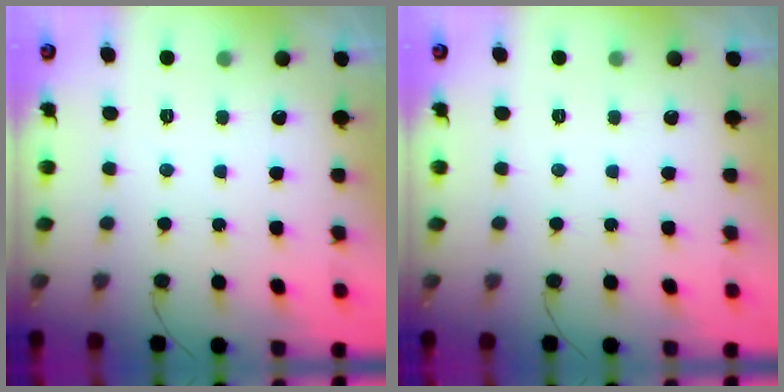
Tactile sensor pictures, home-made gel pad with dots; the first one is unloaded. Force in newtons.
{"total": 0.0}